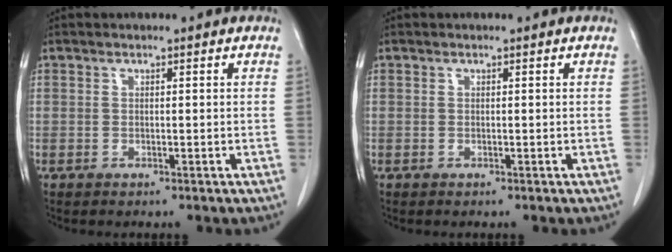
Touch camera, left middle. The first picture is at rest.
{"total": 0.0}